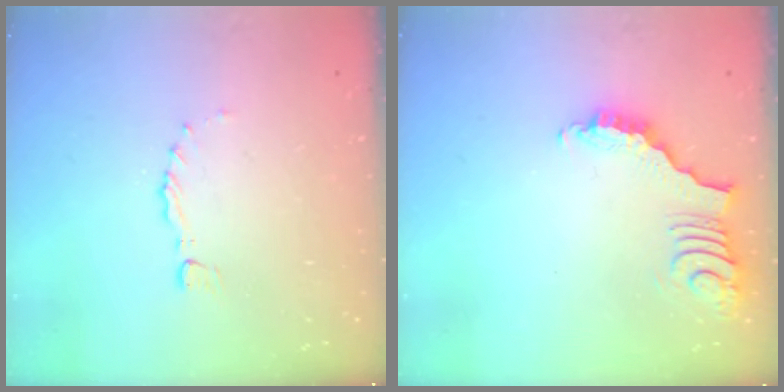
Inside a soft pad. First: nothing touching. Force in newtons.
{"total": 3.7, "press": 3.6, "slide": 0.7}